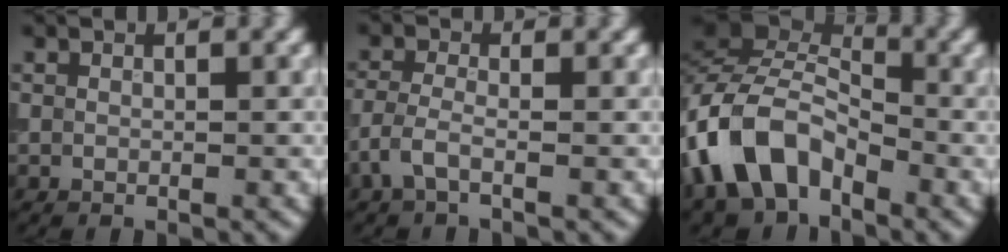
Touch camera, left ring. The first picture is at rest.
{"total": 2.2, "force": [-1.1, 0.8, 1.7], "torque": [-0.042, 0.002, -0.033]}
{"total": 9.0, "force": [-4.7, 5.4, 5.5], "torque": [-0.108, 0.011, -0.109]}